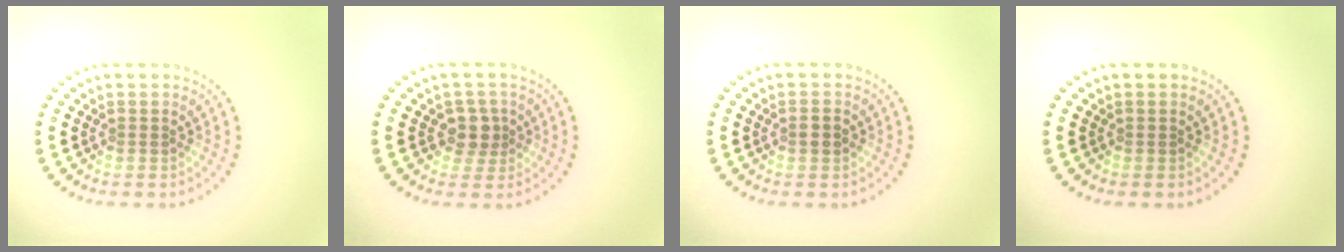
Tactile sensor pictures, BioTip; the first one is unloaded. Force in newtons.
{"total": 2.1, "press": 1.8, "slide": 1.2}
{"total": 1.2, "press": 1.1, "slide": 0.2}
{"total": 0.0}